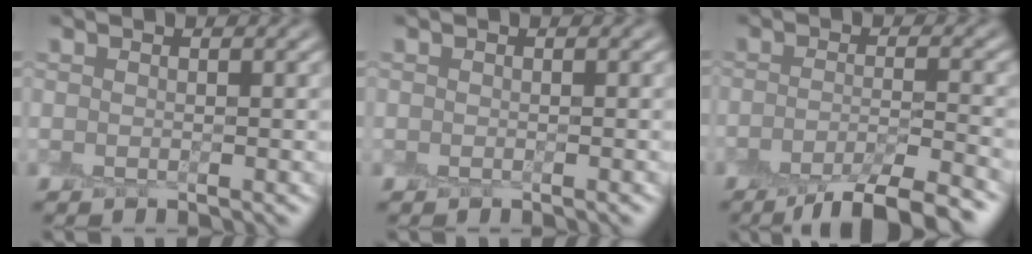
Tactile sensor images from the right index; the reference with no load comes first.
{"total": 0.6, "force": [-0.4, 0.4, -0.1], "torque": [0.006, 0.001, -0.009]}
{"total": 6.0, "force": [-4.3, 1.1, 4.0], "torque": [-0.054, -0.001, -0.071]}